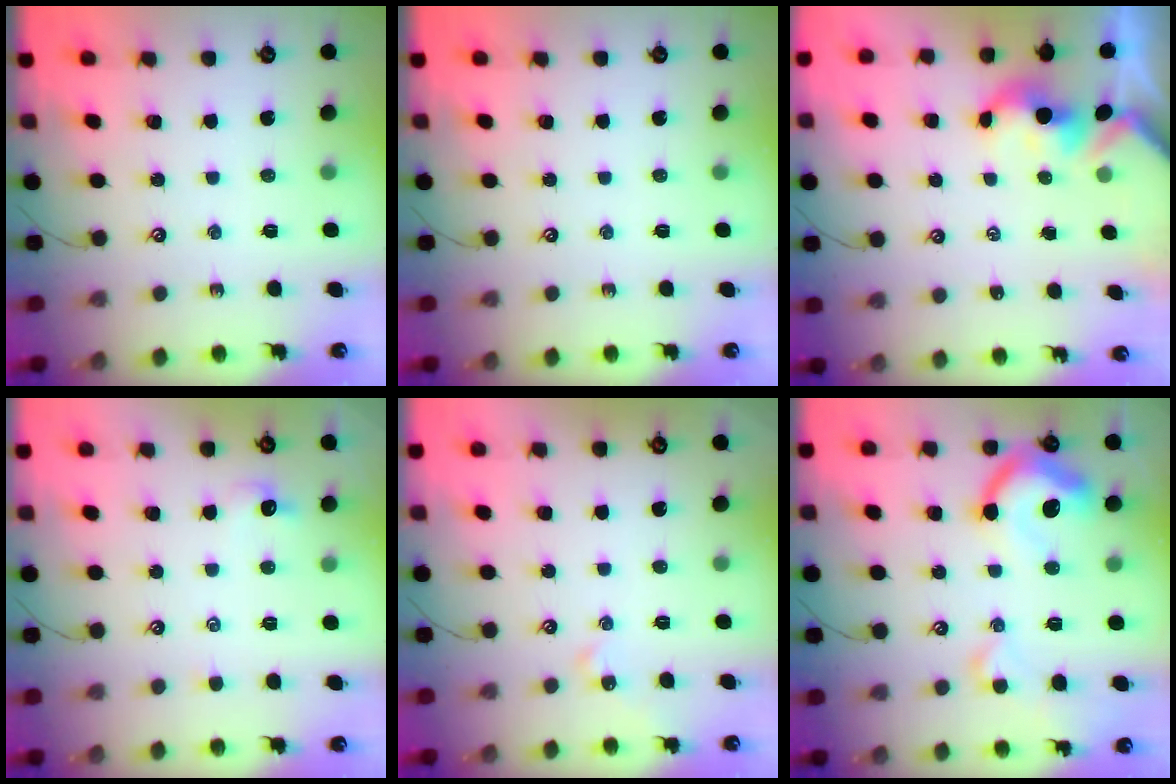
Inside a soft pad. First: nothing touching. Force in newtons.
{"total": 0.0}
{"total": 1.6, "press": 1.6, "slide": 0.2}
{"total": 1.0, "press": 0.9, "slide": 0.4}
{"total": 0.0}
{"total": 12.4, "press": 12.2, "slide": 1.9}